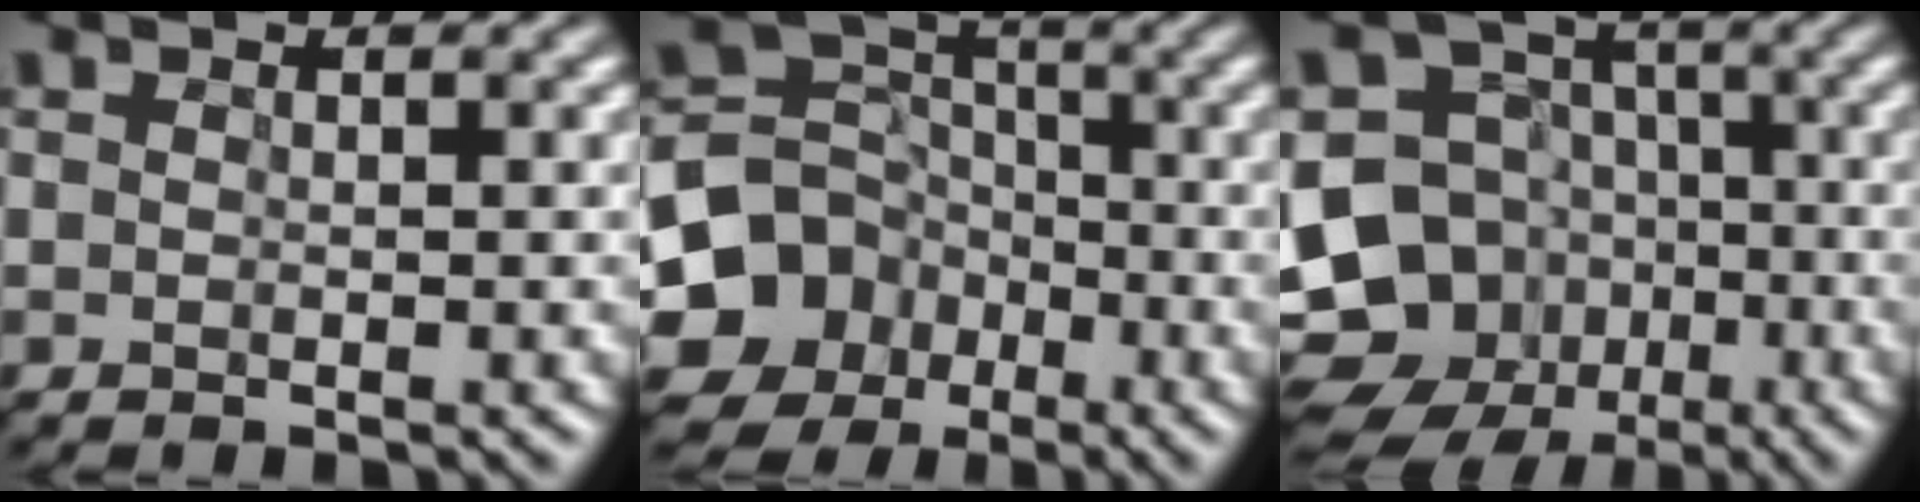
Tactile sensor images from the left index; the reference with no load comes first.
{"total": 9.9, "force": [-4.4, 8.3, 3.1], "torque": [-0.104, -0.011, -0.087]}
{"total": 13.4, "force": [-5.6, 11.0, 5.3], "torque": [-0.143, -0.022, -0.092]}